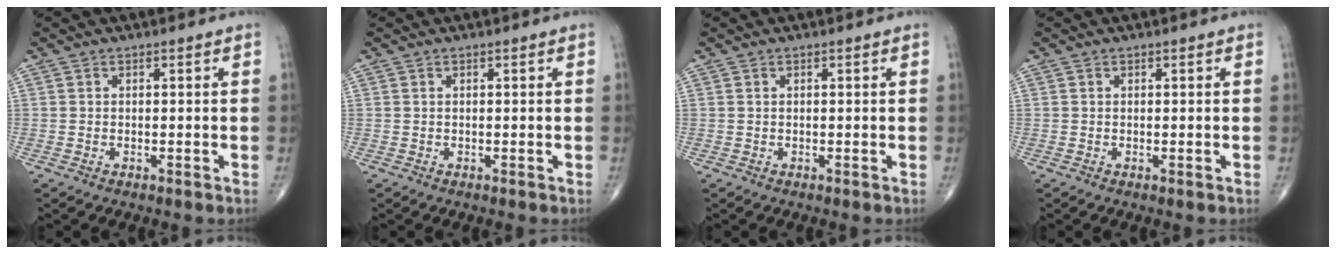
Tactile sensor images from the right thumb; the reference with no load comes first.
{"total": 0.0}
{"total": 0.0}
{"total": 0.0}